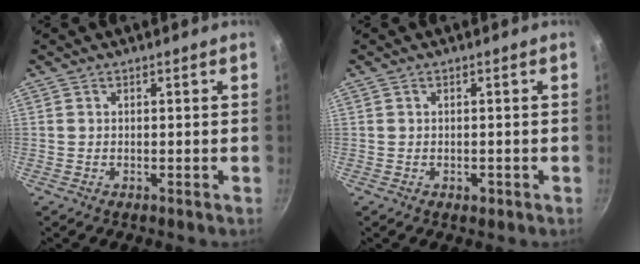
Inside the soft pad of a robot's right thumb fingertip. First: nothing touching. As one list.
[{"total": 1.3, "force": [-0.5, 0.9, 0.9], "torque": [-0.007, 0.000, -0.007]}]